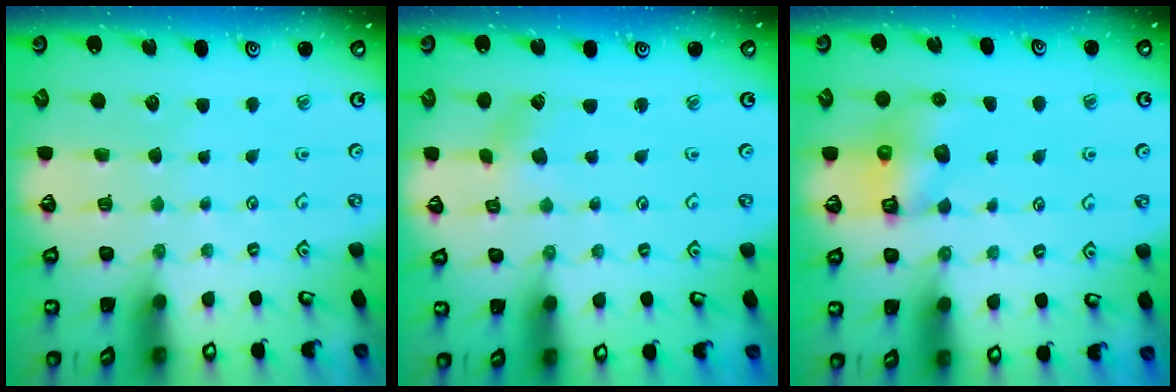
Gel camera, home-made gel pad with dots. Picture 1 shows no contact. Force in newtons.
{"total": 1.4, "press": 1.4, "slide": 0.1}
{"total": 6.4, "press": 6.3, "slide": 0.8}